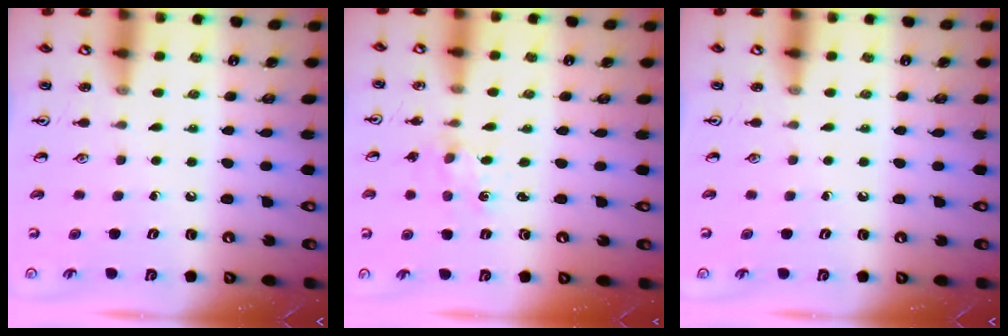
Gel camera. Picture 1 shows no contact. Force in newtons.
{"total": 1.9, "press": 1.9, "slide": 0.3}
{"total": 0.0}